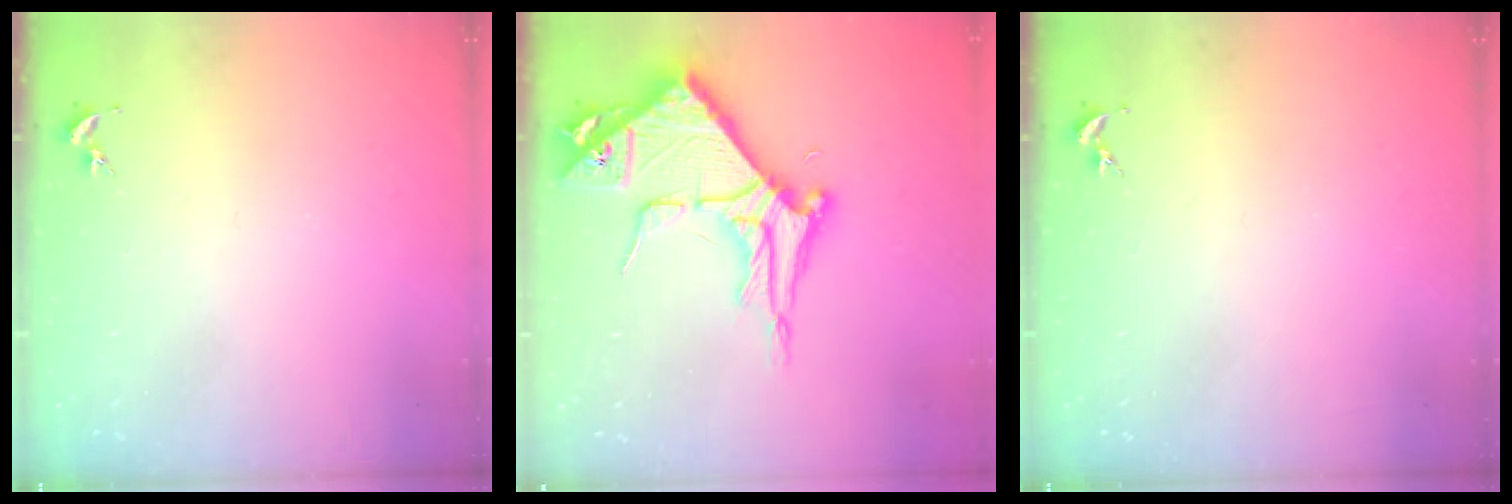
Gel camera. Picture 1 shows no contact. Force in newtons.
{"total": 8.7, "press": 8.6, "slide": 1.0}
{"total": 0.0}